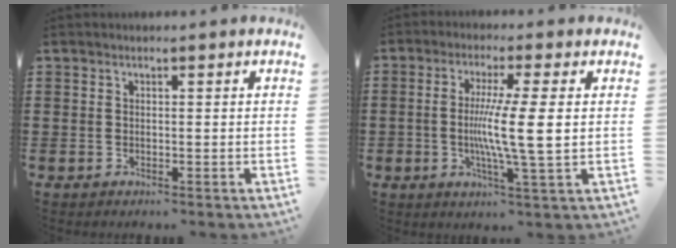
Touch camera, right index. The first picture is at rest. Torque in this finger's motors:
{"motor_torque": [1.28, 0.34, 0.28, 0.17]}